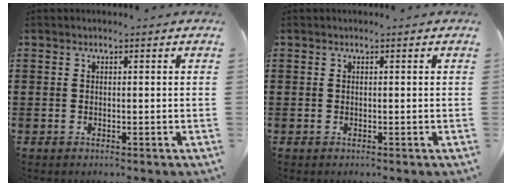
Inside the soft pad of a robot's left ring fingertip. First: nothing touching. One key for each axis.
{"total": 0.0}